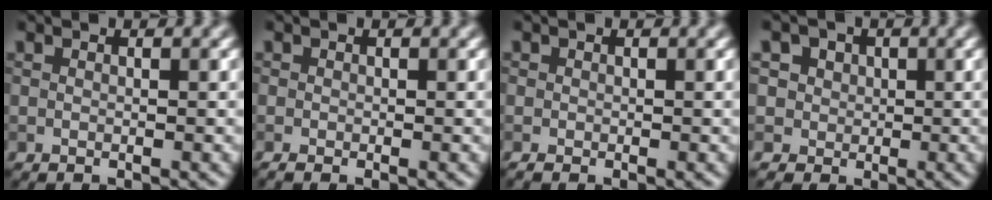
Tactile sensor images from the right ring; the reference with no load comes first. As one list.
[{"total": 1.2, "force": [-0.6, 0.6, 0.9], "torque": [-0.017, -0.001, -0.012]}, {"total": 1.0, "force": [-0.5, 0.6, 0.6], "torque": [-0.009, -0.001, -0.010]}, {"total": 7.4, "force": [3.6, 6.0, 2.6], "torque": [-0.036, 0.031, 0.022]}]